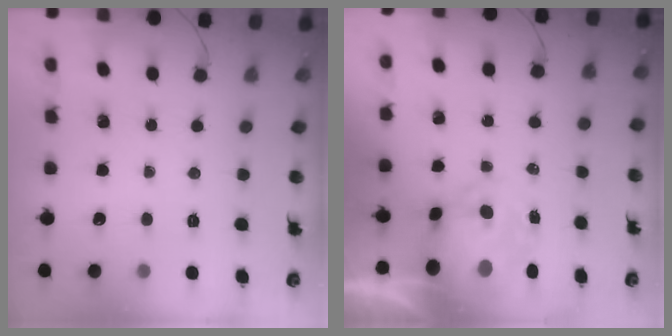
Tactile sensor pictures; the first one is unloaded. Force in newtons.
{"total": 10.2, "press": 9.9, "slide": 2.3}